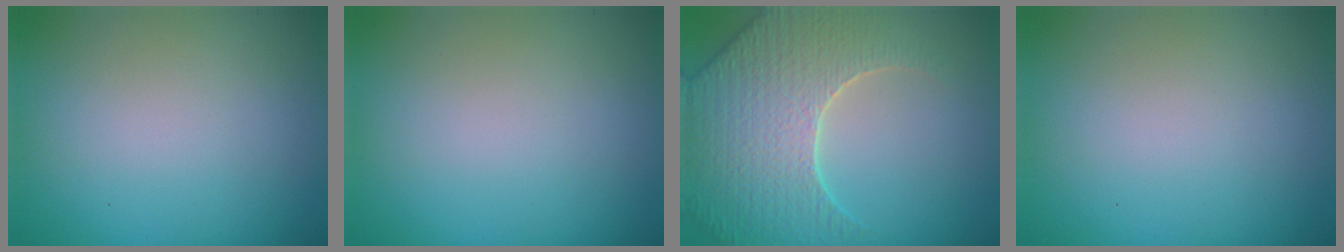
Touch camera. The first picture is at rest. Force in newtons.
{"total": 0.0}
{"total": 5.9, "press": 5.6, "slide": 1.7}
{"total": 0.0}